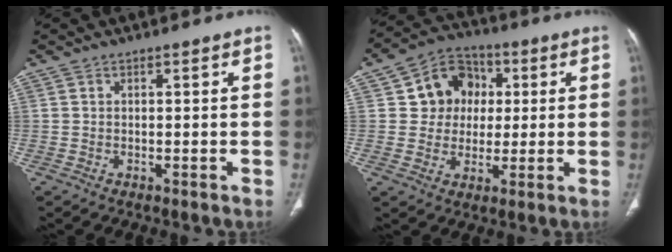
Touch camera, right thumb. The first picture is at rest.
{"total": 10.6, "force": [2.1, 9.5, 4.2], "torque": [-0.016, 0.006, 0.027]}